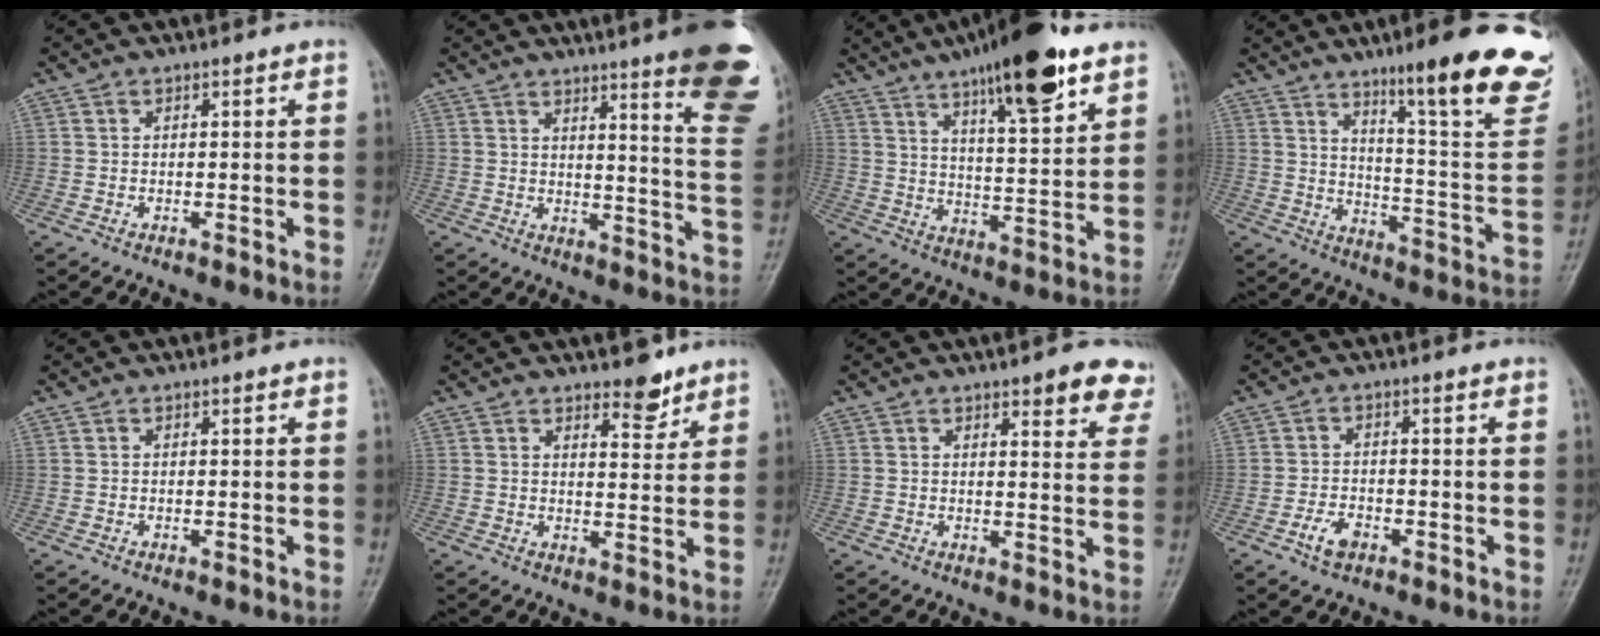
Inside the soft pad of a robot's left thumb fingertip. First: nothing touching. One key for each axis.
{"total": 19.1, "fx": 12.3, "fy": 2.6, "fz": 14.4, "tx": -0.150, "ty": -0.079, "tz": 0.143}
{"total": 17.9, "fx": 11.3, "fy": 4.4, "fz": 13.1, "tx": -0.178, "ty": -0.050, "tz": 0.179}
{"total": 23.6, "fx": 15.2, "fy": 3.8, "fz": 17.7, "tx": -0.210, "ty": -0.077, "tz": 0.218}
{"total": 0.0}
{"total": 4.8, "fx": 3.8, "fy": 1.9, "fz": 2.2, "tx": -0.009, "ty": -0.029, "tz": 0.057}
{"total": 8.1, "fx": 5.4, "fy": 2.6, "fz": 5.4, "tx": -0.036, "ty": -0.024, "tz": 0.056}
{"total": 3.7, "fx": -2.0, "fy": 2.1, "fz": 2.3, "tx": -0.040, "ty": 0.012, "tz": -0.036}